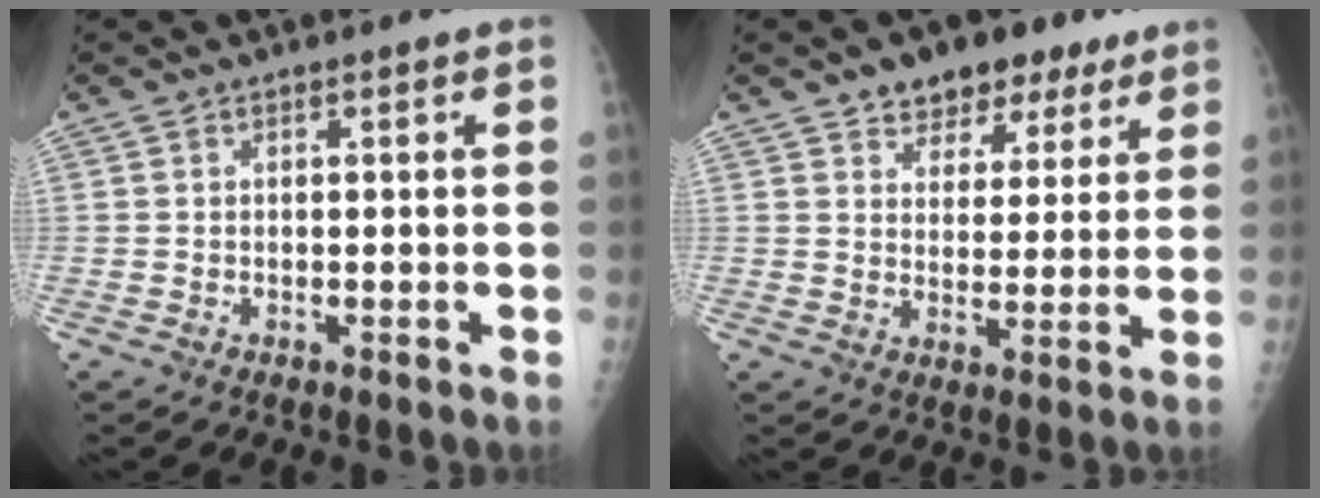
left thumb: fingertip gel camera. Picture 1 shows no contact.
{"total": 10.1, "force": [6.7, 6.4, 4.0], "torque": [-0.007, -0.024, 0.099]}